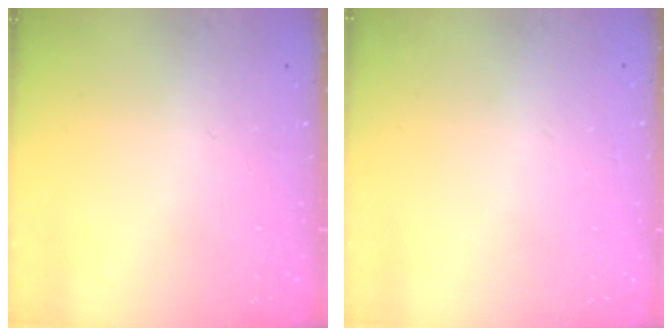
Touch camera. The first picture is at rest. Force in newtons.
{"total": 0.0}